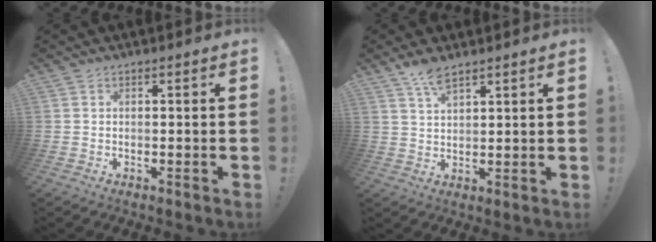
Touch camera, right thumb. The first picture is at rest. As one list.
[{"total": 5.3, "force": [4.0, 1.4, 3.1], "torque": [-0.059, -0.020, 0.071]}]